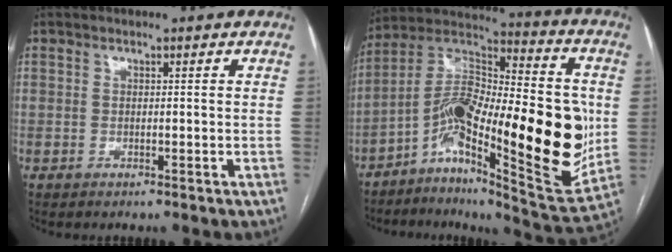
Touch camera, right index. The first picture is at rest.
{"total": 25.8, "force": [-4.3, 6.6, 24.5], "torque": [-0.388, 0.018, -0.065]}